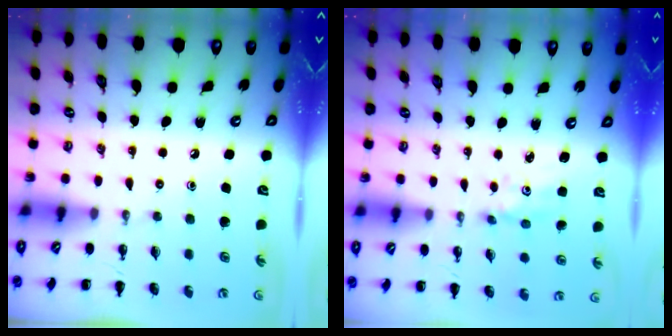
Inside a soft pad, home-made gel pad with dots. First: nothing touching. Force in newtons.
{"total": 1.9, "press": 1.9, "slide": 0.5}